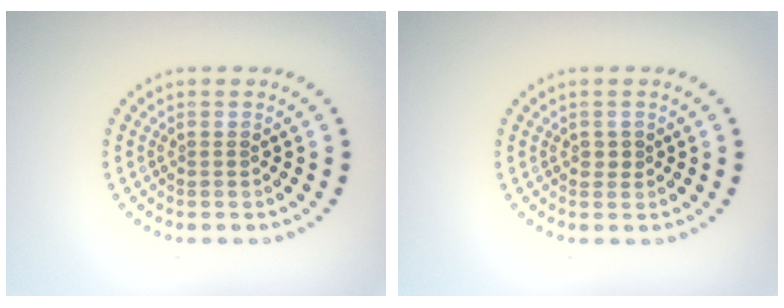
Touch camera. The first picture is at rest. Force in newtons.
{"total": 0.9, "press": 0.9, "slide": 0.2}